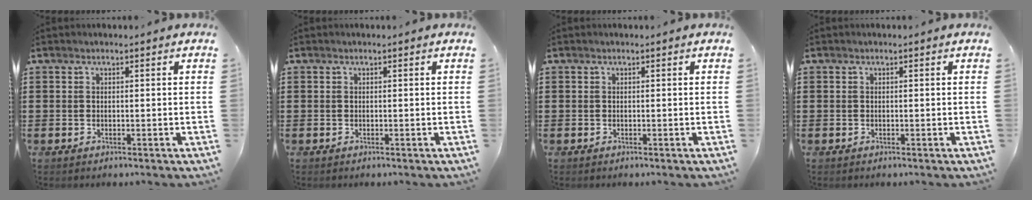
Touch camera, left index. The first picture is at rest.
{"total": 0.0}
{"total": 0.0}
{"total": 0.0}